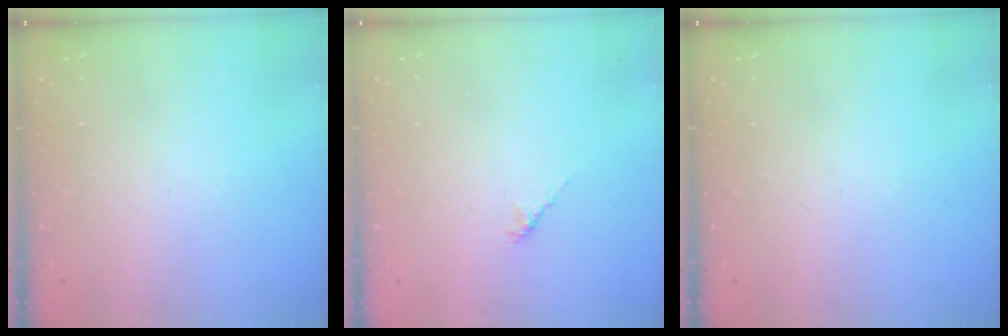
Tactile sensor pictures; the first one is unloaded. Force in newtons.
{"total": 2.6, "press": 2.4, "slide": 0.7}
{"total": 0.0}